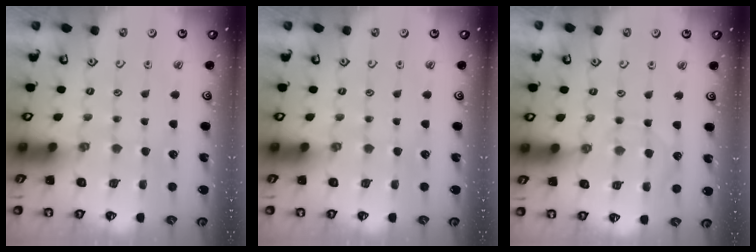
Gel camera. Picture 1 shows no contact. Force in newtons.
{"total": 0.0}
{"total": 6.1, "press": 6.1, "slide": 0.6}